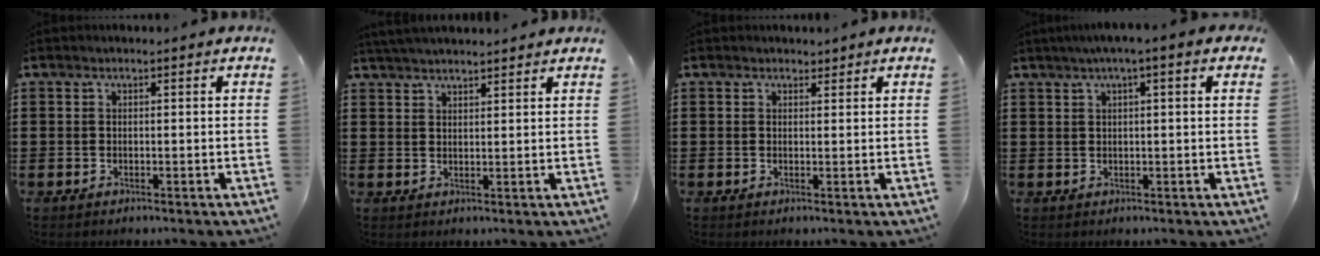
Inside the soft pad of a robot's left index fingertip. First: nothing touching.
{"total": 3.1, "force": [3.0, 0.1, 0.7], "torque": [-0.020, -0.002, 0.059]}
{"total": 1.1, "force": [1.0, 0.5, 0.0], "torque": [-0.004, 0.004, 0.020]}
{"total": 2.9, "force": [1.3, 0.1, 2.6], "torque": [-0.051, 0.003, 0.022]}